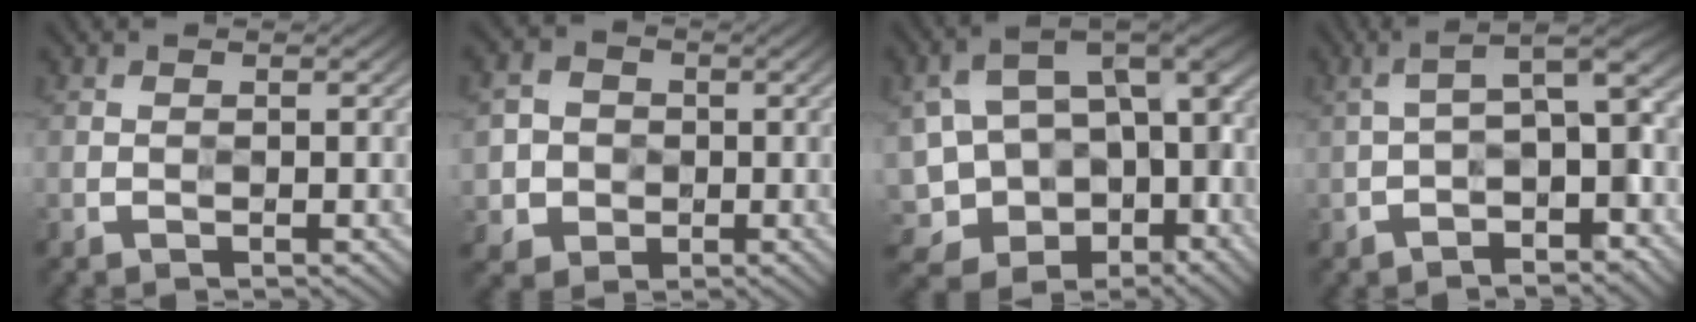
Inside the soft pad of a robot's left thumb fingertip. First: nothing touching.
{"total": 4.9, "force": [-0.4, 4.7, 1.4], "torque": [-0.038, -0.006, -0.020]}
{"total": 14.3, "force": [-4.0, 10.4, 9.0], "torque": [-0.202, -0.033, -0.054]}
{"total": 8.2, "force": [-2.2, 2.6, 7.4], "torque": [-0.114, 0.014, -0.033]}